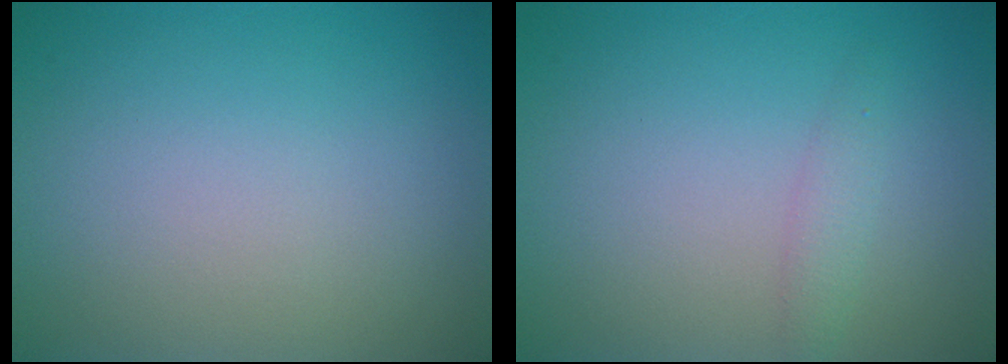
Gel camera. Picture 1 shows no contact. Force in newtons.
{"total": 1.3, "press": 1.3, "slide": 0.0}